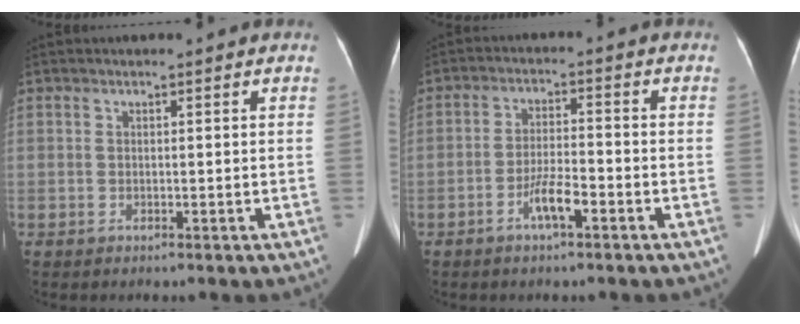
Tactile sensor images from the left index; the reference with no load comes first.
{"total": 4.6, "force": [-2.6, 0.7, 3.7], "torque": [-0.074, 0.001, -0.050]}